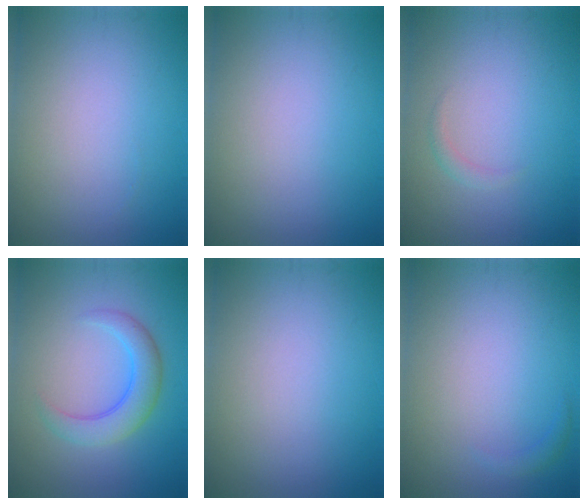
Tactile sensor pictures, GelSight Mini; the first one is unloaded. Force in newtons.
{"total": 0.0}
{"total": 0.9, "press": 0.9, "slide": 0.1}
{"total": 3.8, "press": 3.8, "slide": 0.1}
{"total": 0.0}
{"total": 0.8, "press": 0.8, "slide": 0.1}